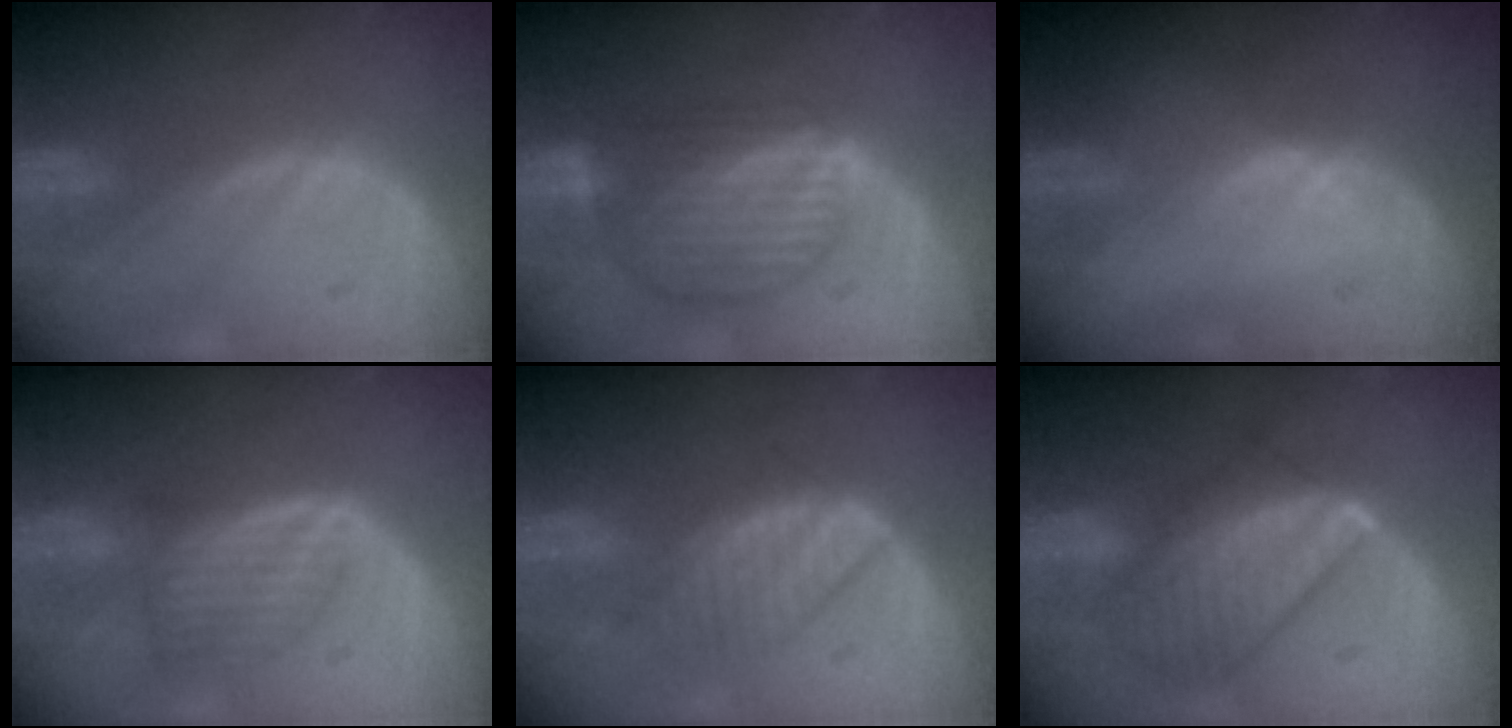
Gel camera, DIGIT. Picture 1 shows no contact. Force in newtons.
{"total": 8.7, "press": 7.6, "slide": 4.2}
{"total": 1.4, "press": 1.2, "slide": 0.7}
{"total": 7.1, "press": 6.4, "slide": 2.9}
{"total": 6.0, "press": 5.9, "slide": 1.1}
{"total": 10.2, "press": 10.2, "slide": 0.8}